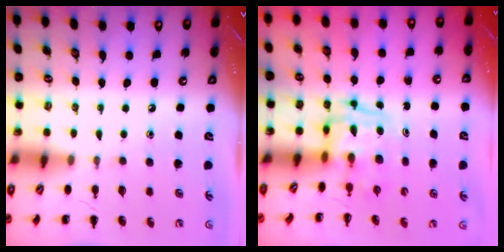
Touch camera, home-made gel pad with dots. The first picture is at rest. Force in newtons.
{"total": 3.3, "press": 3.2, "slide": 0.5}